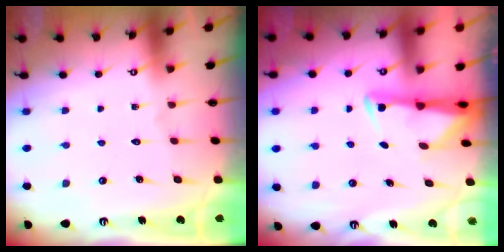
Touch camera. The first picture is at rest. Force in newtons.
{"total": 3.2, "press": 3.1, "slide": 0.6}